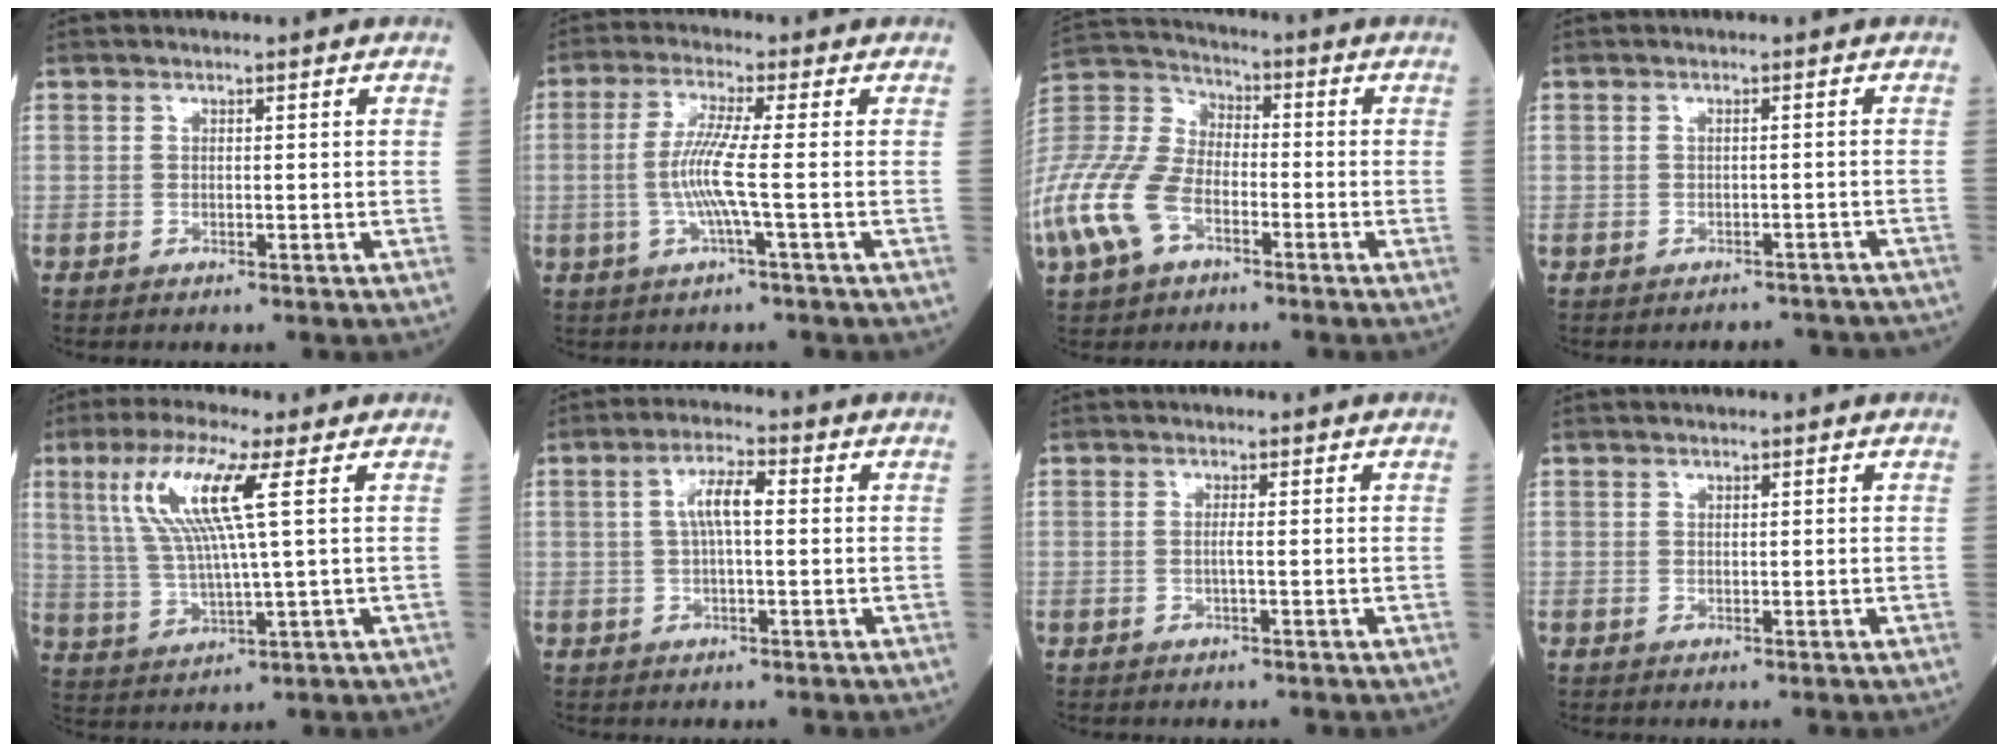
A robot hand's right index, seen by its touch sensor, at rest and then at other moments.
{"total": 6.3, "force": [-0.9, -0.9, 6.2], "torque": [-0.133, -0.002, -0.022]}
{"total": 18.2, "force": [-7.9, 10.7, 12.4], "torque": [-0.328, 0.005, -0.154]}
{"total": 5.8, "force": [-5.3, 2.1, 0.8], "torque": [-0.001, 0.002, -0.053]}
{"total": 10.8, "force": [3.8, 0.0, 10.2], "torque": [-0.220, 0.009, 0.073]}
{"total": 4.5, "force": [0.4, 1.0, 4.4], "torque": [-0.083, 0.013, 0.004]}
{"total": 1.1, "force": [-0.2, -0.3, 1.0], "torque": [-0.021, -0.001, -0.005]}
{"total": 0.0}